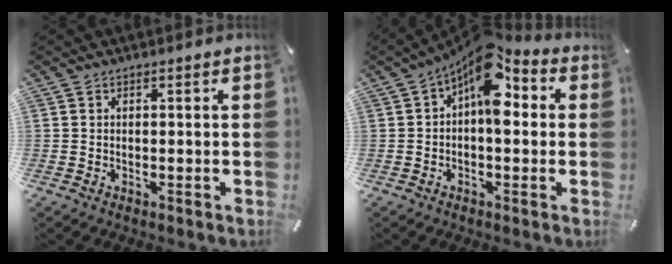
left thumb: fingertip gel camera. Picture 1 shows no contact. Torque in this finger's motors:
{"motor_torque": [0.77, 1.21, 2.29, -0.47, 0.22]}